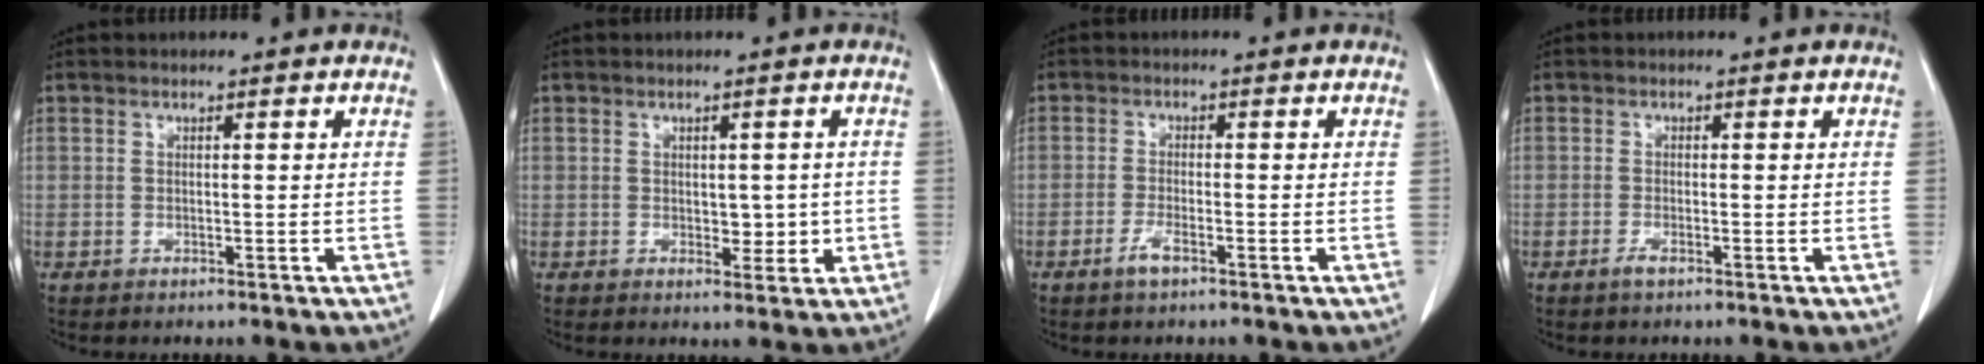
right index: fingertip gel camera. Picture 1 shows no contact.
{"total": 3.4, "force": [-0.2, 2.1, 2.6], "torque": [-0.024, 0.001, 0.007]}
{"total": 2.4, "force": [-1.5, 0.5, 1.8], "torque": [-0.038, 0.001, -0.028]}
{"total": 1.1, "force": [-0.8, 0.2, 0.8], "torque": [-0.015, 0.000, -0.012]}